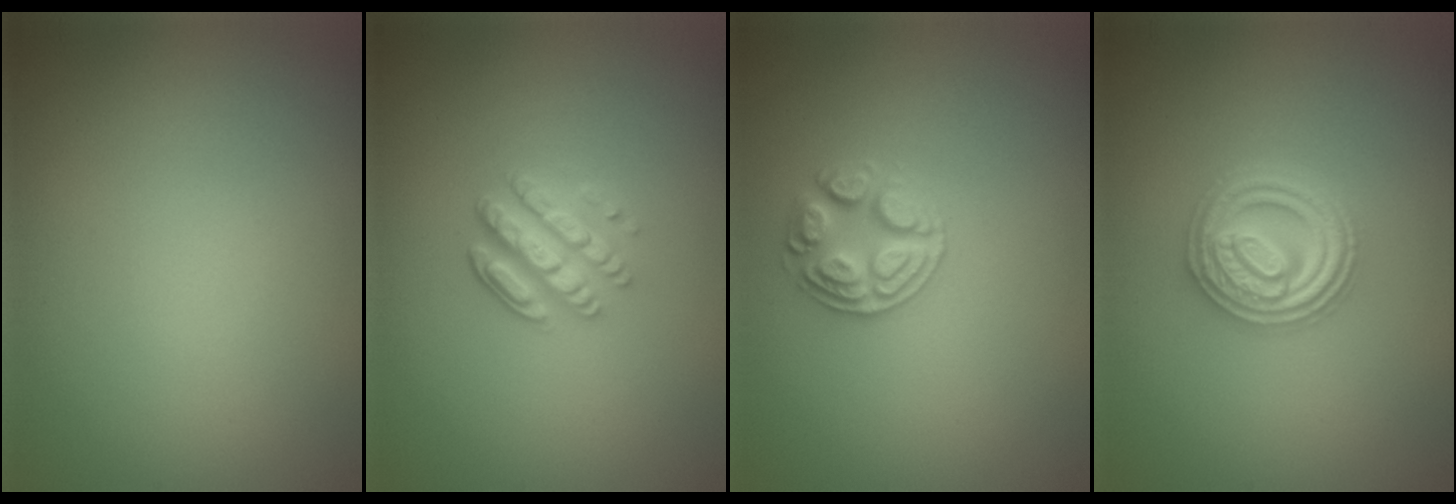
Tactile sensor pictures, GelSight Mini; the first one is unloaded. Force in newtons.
{"total": 3.7, "press": 3.1, "slide": 2.0}
{"total": 2.6, "press": 2.6, "slide": 0.5}
{"total": 4.9, "press": 4.9, "slide": 0.7}